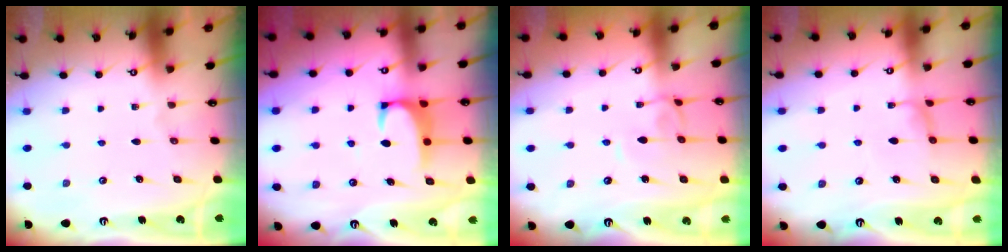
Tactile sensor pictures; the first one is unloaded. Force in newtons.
{"total": 2.0, "press": 1.9, "slide": 0.6}
{"total": 1.9, "press": 1.9, "slide": 0.2}
{"total": 1.9, "press": 1.8, "slide": 0.5}